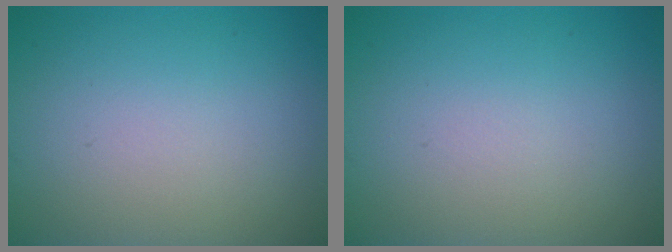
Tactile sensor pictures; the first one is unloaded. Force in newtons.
{"total": 0.0}